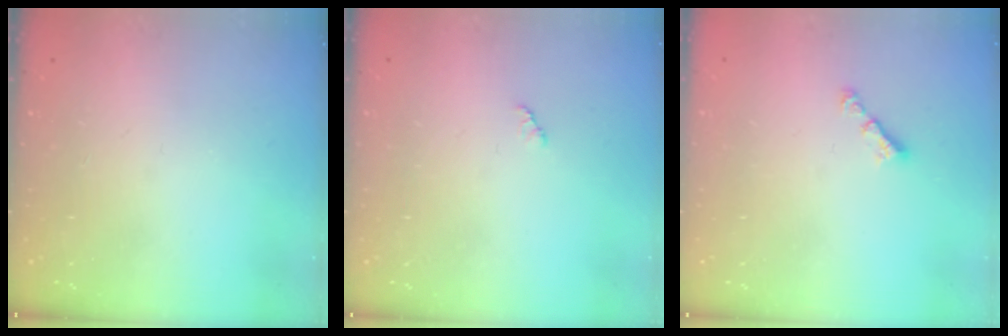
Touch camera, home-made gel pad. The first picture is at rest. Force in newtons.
{"total": 2.1, "press": 2.1, "slide": 0.3}
{"total": 3.1, "press": 3.1, "slide": 0.1}